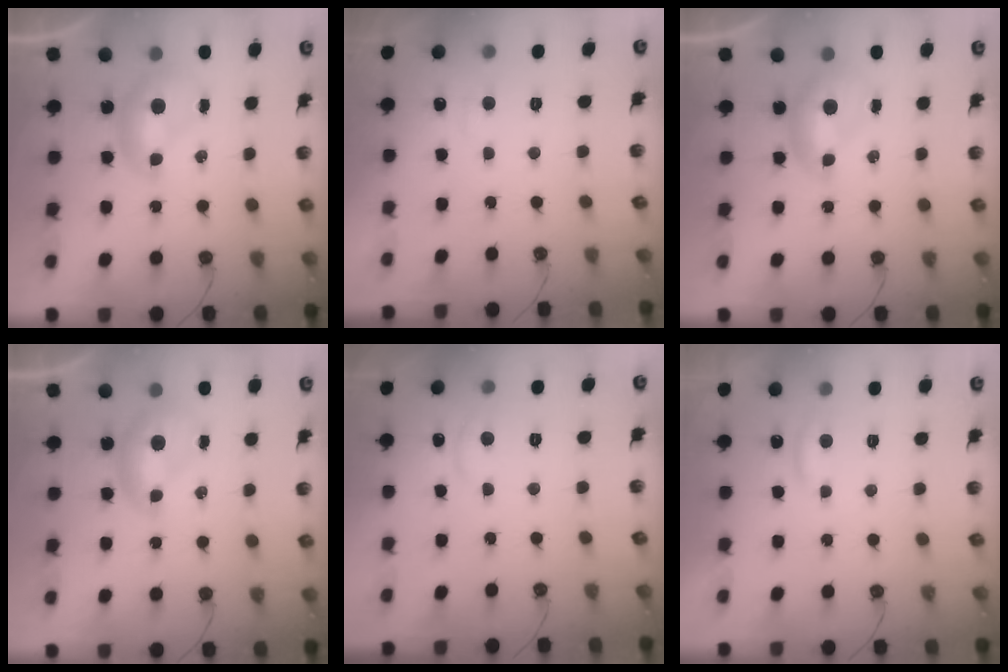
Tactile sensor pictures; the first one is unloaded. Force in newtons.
{"total": 1.6, "press": 1.4, "slide": 0.6}
{"total": 0.0}
{"total": 0.0}
{"total": 1.6, "press": 1.2, "slide": 1.1}
{"total": 1.1, "press": 1.1, "slide": 0.4}